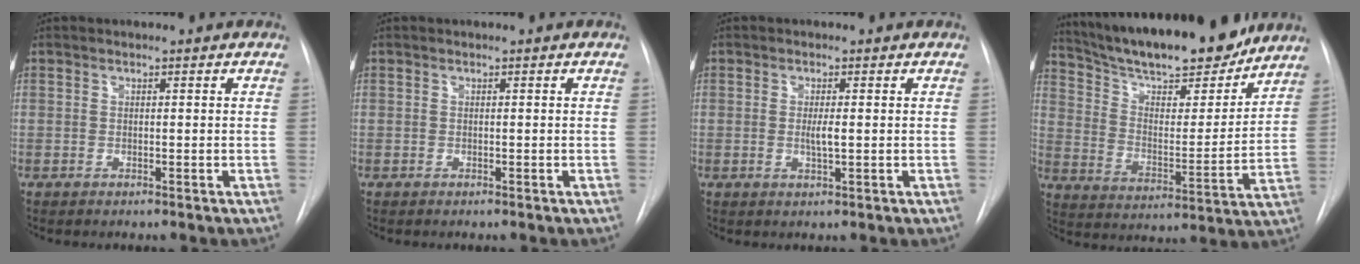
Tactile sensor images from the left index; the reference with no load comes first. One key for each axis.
{"total": 0.0}
{"total": 2.0, "fx": 0.1, "fy": 0.2, "fz": 2.0, "tx": -0.041, "ty": -0.002, "tz": 0.001}
{"total": 22.6, "fx": 19.7, "fy": 4.3, "fz": 10.2, "tx": -0.172, "ty": -0.004, "tz": 0.300}